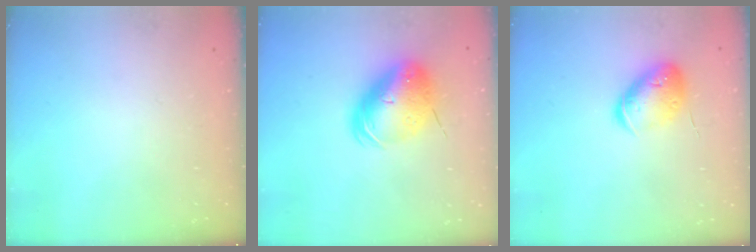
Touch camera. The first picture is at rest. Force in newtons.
{"total": 12.3, "press": 12.1, "slide": 2.2}
{"total": 14.4, "press": 14.2, "slide": 2.0}